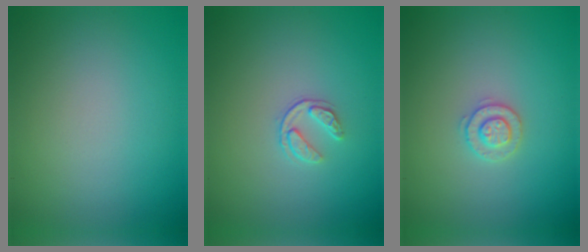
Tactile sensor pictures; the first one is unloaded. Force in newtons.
{"total": 1.6, "press": 1.0, "slide": 1.2}
{"total": 1.8, "press": 1.8, "slide": 0.4}